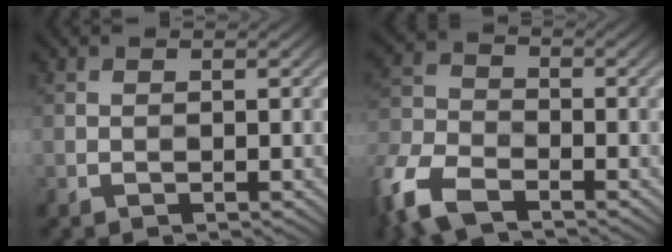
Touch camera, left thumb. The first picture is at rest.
{"total": 9.8, "force": [-5.8, 5.2, 5.9], "torque": [-0.147, -0.016, -0.130]}